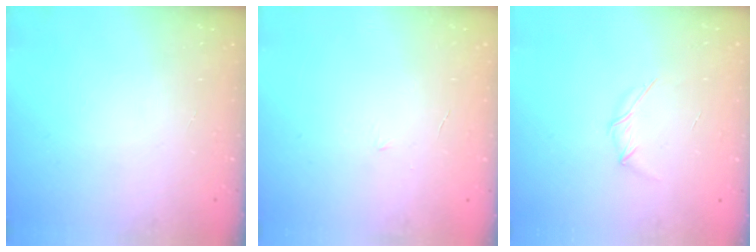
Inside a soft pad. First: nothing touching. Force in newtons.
{"total": 3.6, "press": 3.5, "slide": 1.0}
{"total": 3.8, "press": 3.7, "slide": 1.0}